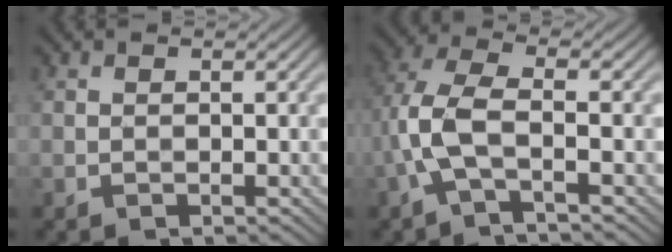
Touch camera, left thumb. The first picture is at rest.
{"total": 6.5, "force": [-2.0, 2.2, 5.8], "torque": [-0.142, 0.011, -0.054]}